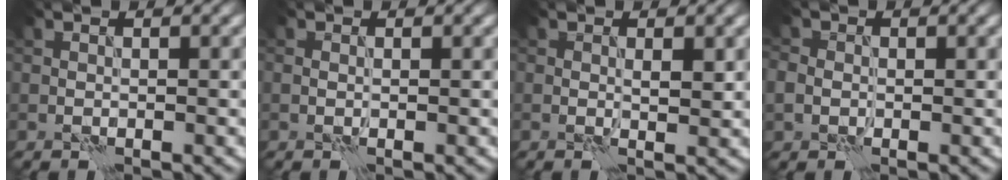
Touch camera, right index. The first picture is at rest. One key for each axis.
{"total": 0.6, "fx": 0.1, "fy": 0.4, "fz": 0.4, "tx": -0.008, "ty": -0.002, "tz": 0.002}
{"total": 1.4, "fx": 0.2, "fy": 0.5, "fz": 1.3, "tx": -0.019, "ty": -0.003, "tz": 0.004}
{"total": 2.4, "fx": 0.0, "fy": 2.1, "fz": 1.1, "tx": -0.017, "ty": 0.005, "tz": -0.006}